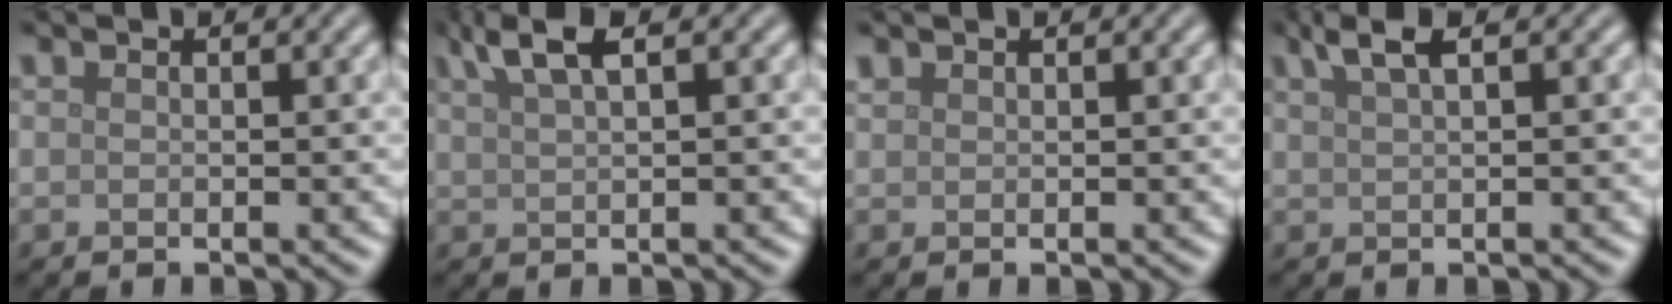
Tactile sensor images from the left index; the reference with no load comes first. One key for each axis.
{"total": 3.4, "fx": 2.1, "fy": 0.9, "fz": 2.5, "tx": -0.040, "ty": 0.010, "tz": 0.040}
{"total": 0.6, "fx": 0.5, "fy": 0.2, "fz": 0.0, "tx": -0.001, "ty": 0.003, "tz": 0.013}
{"total": 2.6, "fx": 1.6, "fy": 0.7, "fz": 1.9, "tx": -0.028, "ty": 0.007, "tz": 0.029}